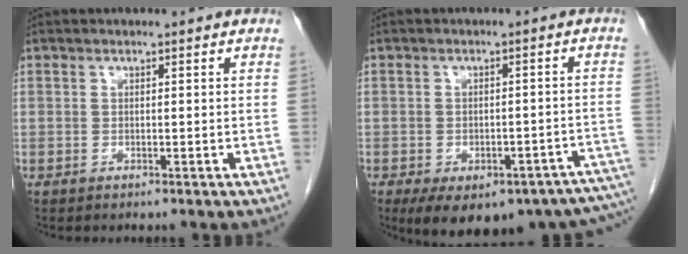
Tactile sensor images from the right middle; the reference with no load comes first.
{"total": 20.6, "force": [-14.6, 8.8, 11.6], "torque": [-0.133, 0.012, -0.160]}